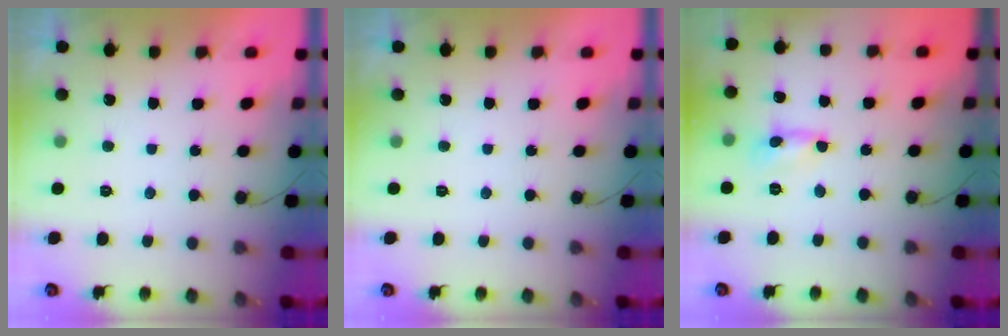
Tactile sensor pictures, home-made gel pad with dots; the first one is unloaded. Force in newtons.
{"total": 0.0}
{"total": 1.0, "press": 1.0, "slide": 0.1}